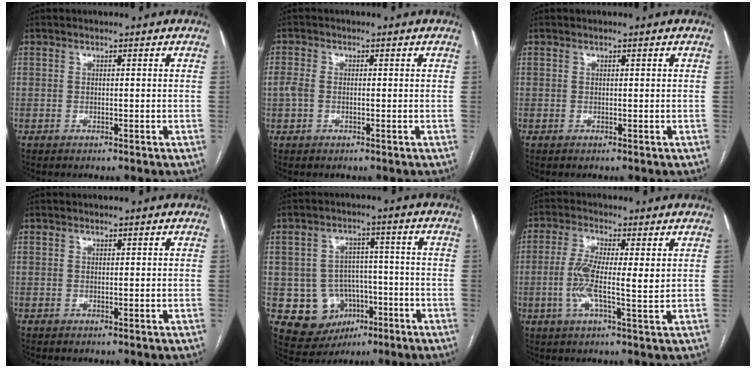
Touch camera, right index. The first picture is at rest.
{"total": 2.4, "force": [-0.3, 1.6, 1.7], "torque": [-0.053, 0.010, -0.007]}
{"total": 0.0}
{"total": 0.0}
{"total": 9.3, "force": [-2.9, 8.4, 2.7], "torque": [-0.039, 0.028, -0.033]}
{"total": 7.3, "force": [0.3, 1.1, 7.2], "torque": [-0.149, 0.002, -0.001]}